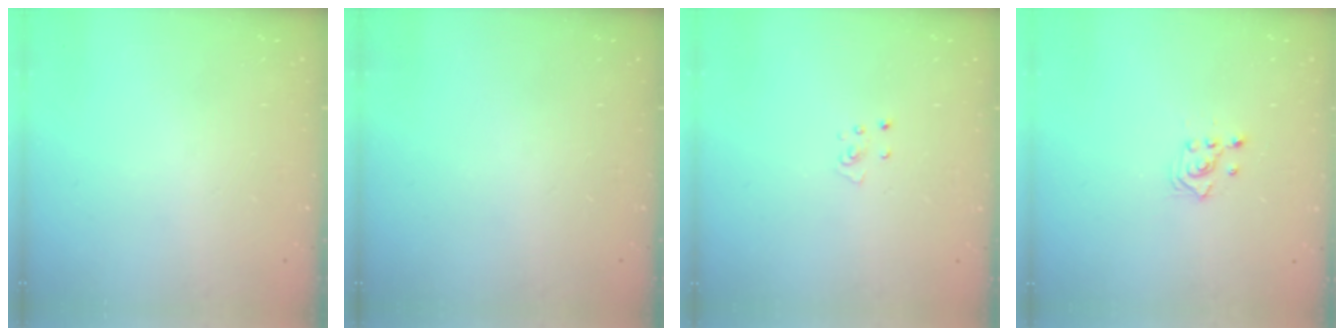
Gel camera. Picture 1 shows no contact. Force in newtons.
{"total": 0.0}
{"total": 3.3, "press": 3.3, "slide": 0.3}
{"total": 2.6, "press": 2.4, "slide": 1.0}